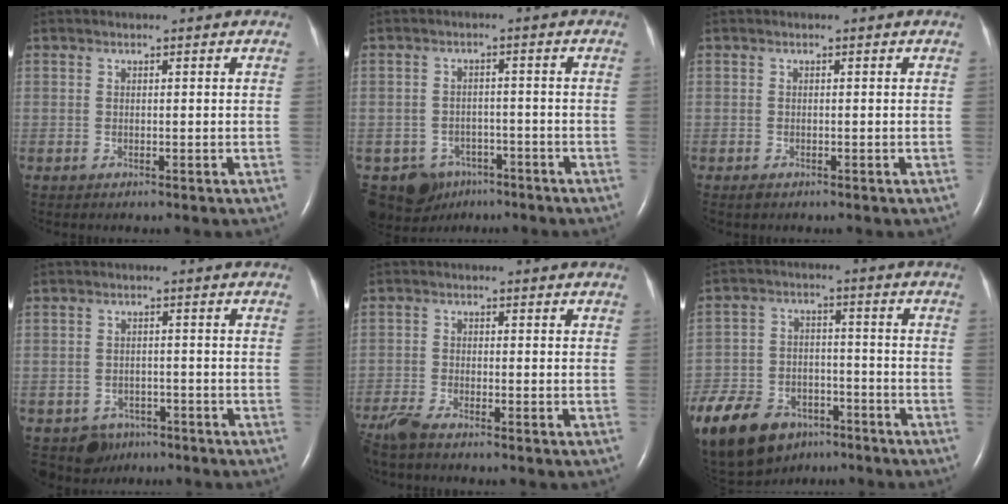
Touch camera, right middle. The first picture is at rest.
{"total": 7.5, "force": [-4.8, 5.8, 0.7], "torque": [-0.019, 0.014, -0.064]}
{"total": 0.6, "force": [-0.4, 0.3, 0.2], "torque": [-0.009, -0.002, -0.006]}
{"total": 4.7, "force": [-3.3, 3.4, 0.0], "torque": [0.002, 0.007, -0.046]}
{"total": 4.0, "force": [-3.5, 0.4, 1.9], "torque": [-0.047, -0.016, -0.071]}
{"total": 24.2, "force": [-15.4, 14.5, 11.7], "torque": [-0.330, -0.025, -0.248]}